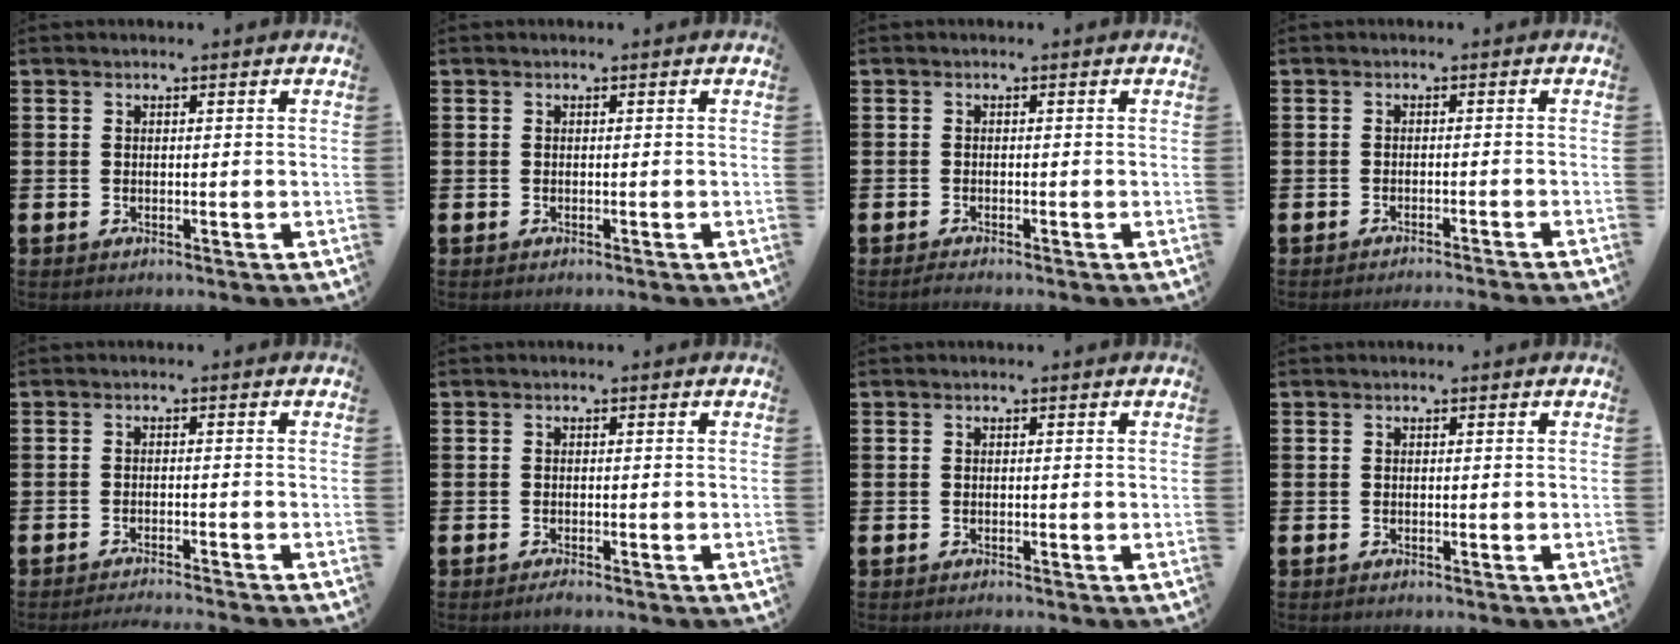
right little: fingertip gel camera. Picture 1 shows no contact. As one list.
[{"total": 0.0}, {"total": 0.7, "force": [-0.5, 0.0, 0.5], "torque": [-0.008, -0.002, -0.010]}, {"total": 1.1, "force": [-1.1, -0.4, 0.0], "torque": [0.001, 0.003, -0.022]}, {"total": 1.4, "force": [-1.3, -0.3, 0.1], "torque": [-0.002, 0.002, -0.026]}, {"total": 0.7, "force": [-0.5, 0.0, 0.4], "torque": [-0.008, -0.002, -0.011]}, {"total": 0.0}, {"total": 0.0}]